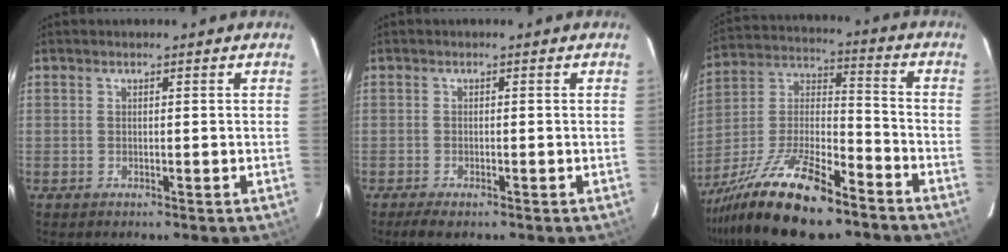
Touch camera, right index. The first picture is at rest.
{"total": 3.0, "force": [-2.2, 0.8, 1.8], "torque": [-0.033, -0.007, -0.033]}
{"total": 17.8, "force": [-13.5, 3.5, 11.1], "torque": [-0.237, -0.010, -0.247]}